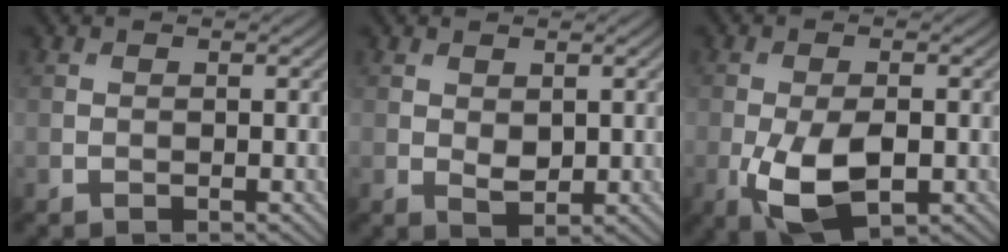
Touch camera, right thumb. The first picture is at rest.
{"total": 1.8, "force": [0.5, 1.1, 1.3], "torque": [-0.025, -0.006, 0.015]}
{"total": 7.7, "force": [-2.3, 3.7, 6.3], "torque": [-0.138, -0.013, -0.036]}